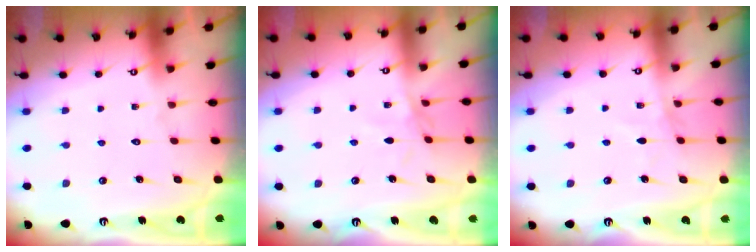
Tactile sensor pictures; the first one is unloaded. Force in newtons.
{"total": 2.0, "press": 1.9, "slide": 0.4}
{"total": 2.3, "press": 2.3, "slide": 0.3}